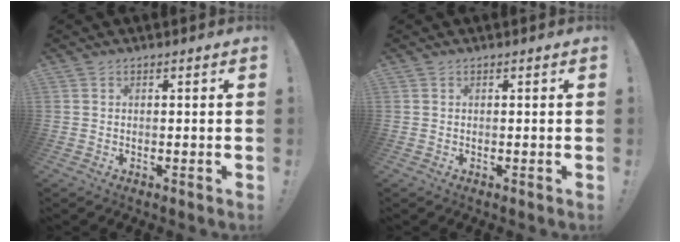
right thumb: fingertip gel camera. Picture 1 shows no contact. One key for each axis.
{"total": 0.0}